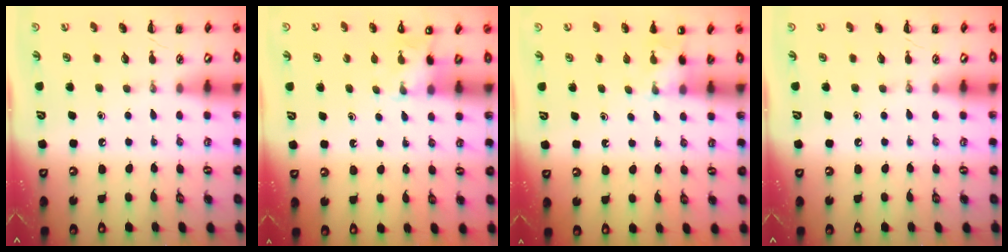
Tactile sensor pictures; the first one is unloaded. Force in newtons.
{"total": 4.6, "press": 4.4, "slide": 1.4}
{"total": 3.7, "press": 3.5, "slide": 1.1}
{"total": 0.0}